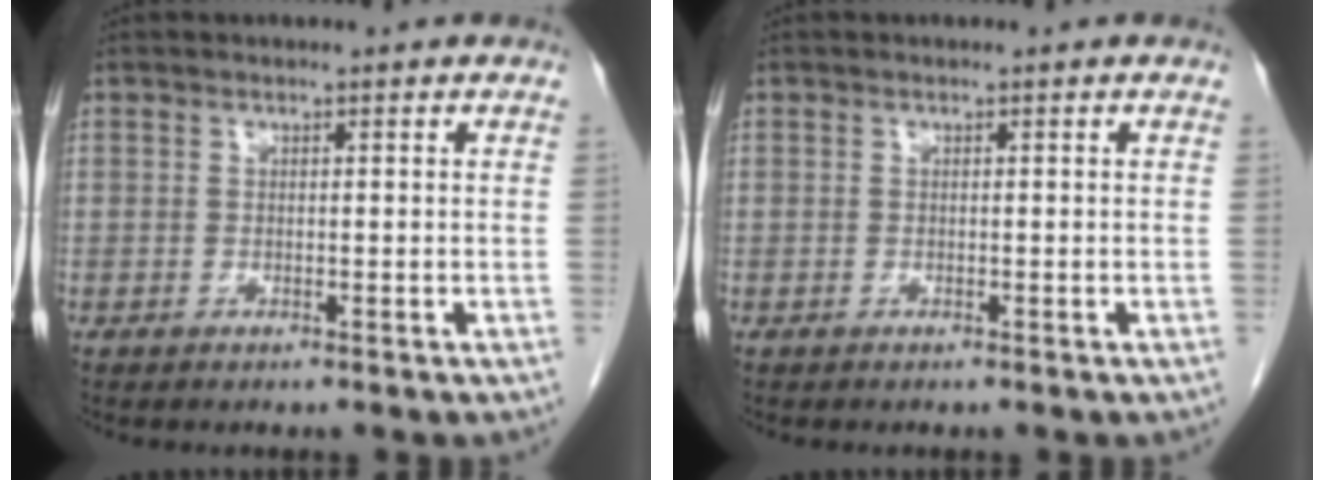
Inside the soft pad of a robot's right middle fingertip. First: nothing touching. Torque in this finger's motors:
{"motor_torque": [-0.06, -0.19, -0.03, 0.00]}